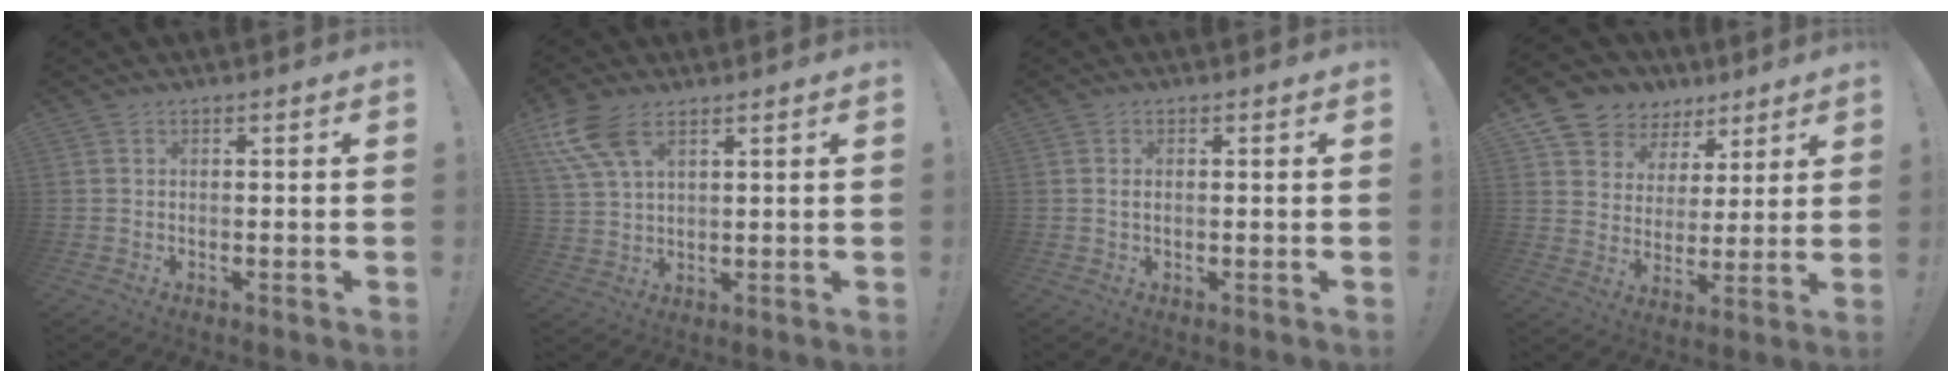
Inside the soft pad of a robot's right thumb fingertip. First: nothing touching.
{"total": 10.7, "force": [6.0, 5.1, 7.3], "torque": [-0.151, -0.020, 0.116]}
{"total": 1.1, "force": [0.0, 0.4, 1.0], "torque": [-0.014, 0.000, -0.002]}
{"total": 9.7, "force": [6.1, 7.3, 1.7], "torque": [-0.022, -0.053, 0.122]}